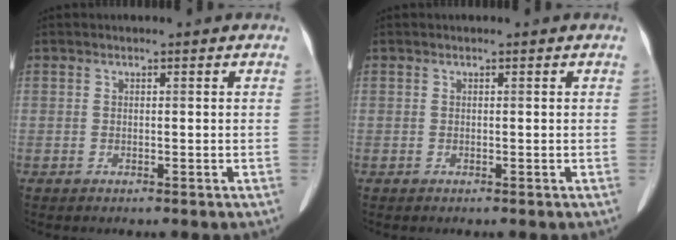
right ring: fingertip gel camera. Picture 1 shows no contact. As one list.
[{"total": 0.0}]